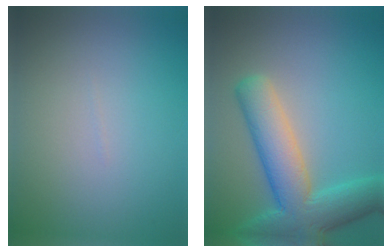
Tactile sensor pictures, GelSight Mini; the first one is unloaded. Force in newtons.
{"total": 8.5, "press": 8.5, "slide": 0.5}